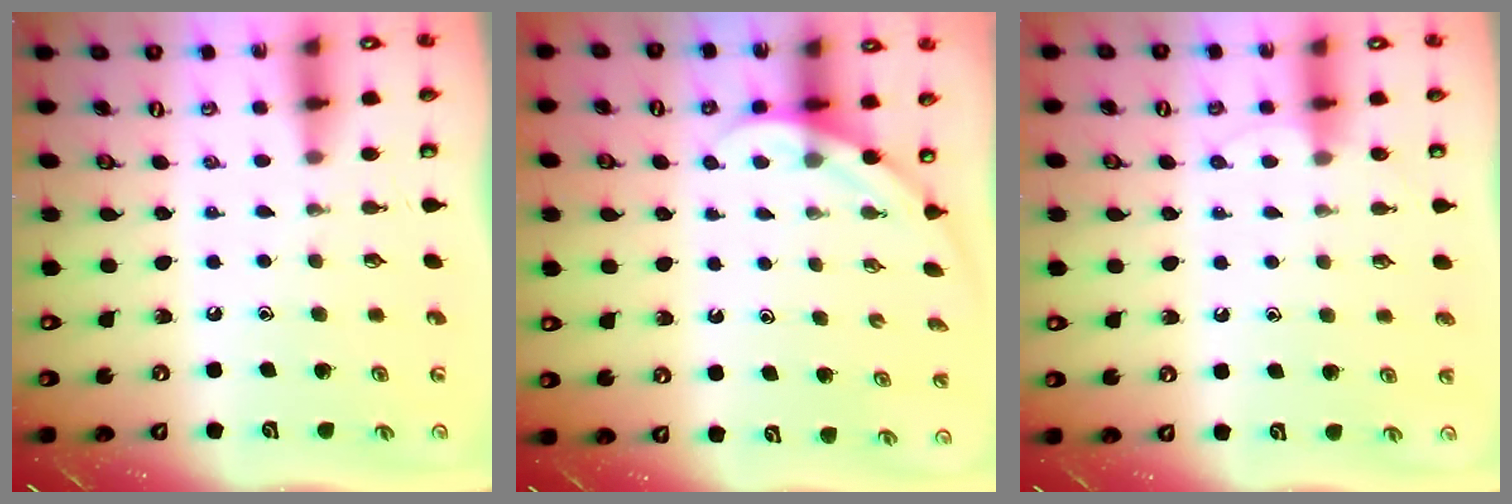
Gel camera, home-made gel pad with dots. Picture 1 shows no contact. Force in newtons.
{"total": 3.4, "press": 3.4, "slide": 0.1}
{"total": 4.5, "press": 4.4, "slide": 0.4}